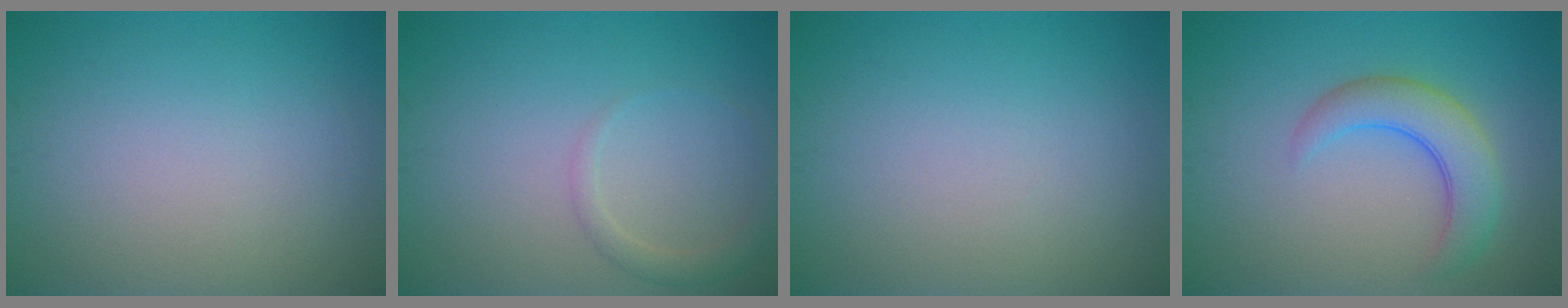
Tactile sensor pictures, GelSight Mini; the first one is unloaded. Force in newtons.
{"total": 1.5, "press": 1.5, "slide": 0.1}
{"total": 0.0}
{"total": 4.3, "press": 4.3, "slide": 0.3}